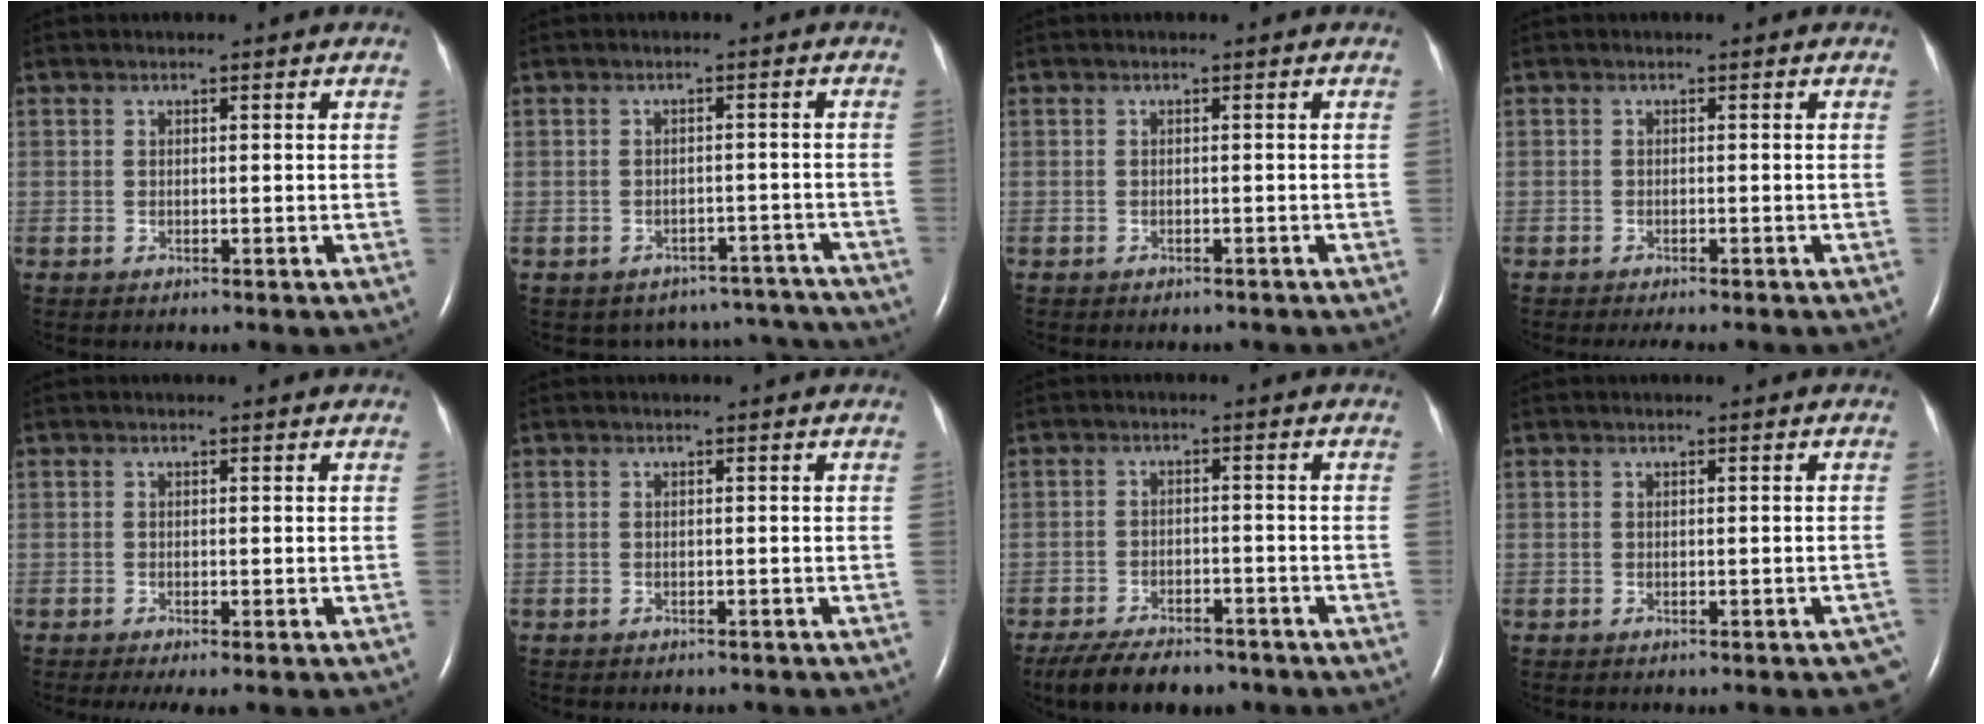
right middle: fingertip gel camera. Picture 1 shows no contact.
{"total": 9.6, "force": [-8.8, 3.8, -0.3], "torque": [0.013, 0.039, -0.090]}
{"total": 1.6, "force": [-1.4, 0.6, 0.5], "torque": [-0.013, -0.002, -0.014]}
{"total": 4.2, "force": [-3.6, 0.8, 1.9], "torque": [-0.019, -0.007, -0.045]}
{"total": 2.5, "force": [-1.7, 0.3, 1.8], "torque": [-0.031, -0.010, -0.026]}
{"total": 2.3, "force": [-2.1, 0.7, 0.8], "torque": [-0.017, -0.004, -0.020]}
{"total": 9.8, "force": [-8.0, 3.6, 4.4], "torque": [-0.075, -0.010, -0.123]}
{"total": 3.5, "force": [-2.8, 0.9, 1.8], "torque": [-0.007, -0.007, -0.031]}